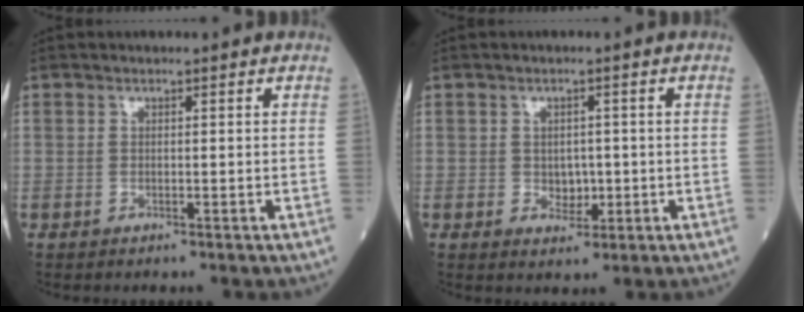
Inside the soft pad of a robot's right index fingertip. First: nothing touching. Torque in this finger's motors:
{"motor_torque": [0.39, -0.05, 0.02, 0.00]}